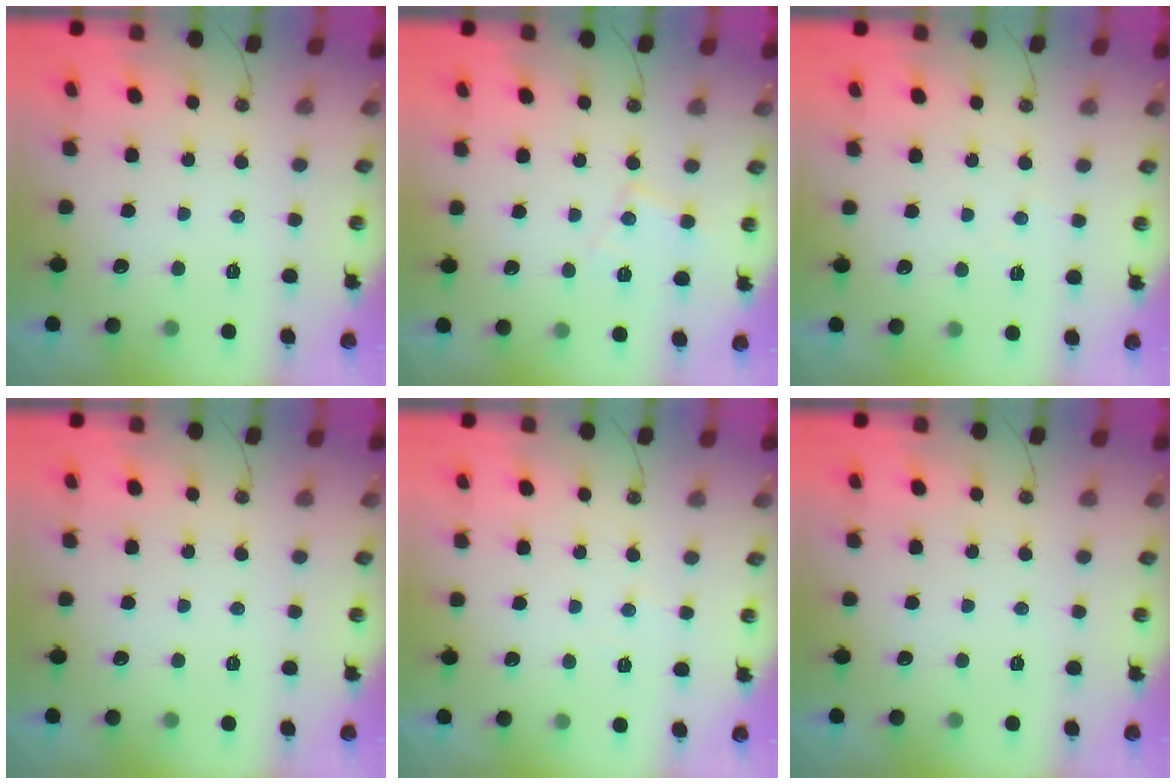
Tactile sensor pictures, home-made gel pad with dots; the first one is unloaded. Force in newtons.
{"total": 8.7, "press": 8.7, "slide": 0.7}
{"total": 2.2, "press": 2.2, "slide": 0.4}
{"total": 0.0}
{"total": 3.7, "press": 3.7, "slide": 0.6}
{"total": 0.0}